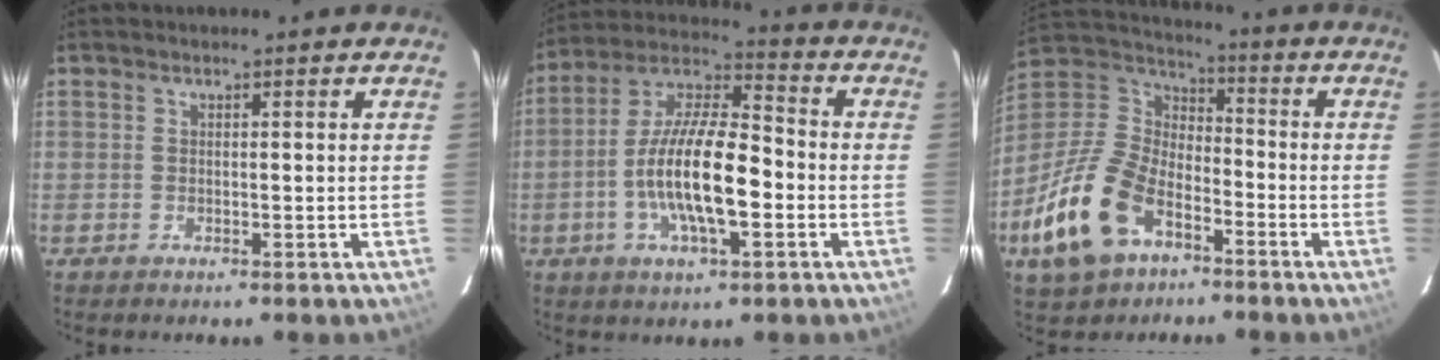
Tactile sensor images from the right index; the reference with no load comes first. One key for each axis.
{"total": 15.7, "fx": -3.8, "fy": 5.0, "fz": 14.4, "tx": -0.278, "ty": 0.000, "tz": -0.076}
{"total": 18.8, "fx": -9.4, "fy": 11.0, "fz": 12.0, "tx": -0.275, "ty": -0.003, "tz": -0.174}